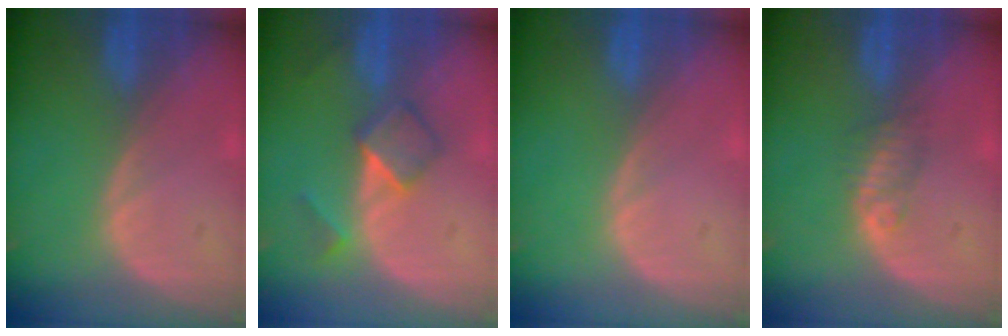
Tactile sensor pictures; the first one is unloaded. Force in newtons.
{"total": 5.1, "press": 4.4, "slide": 2.5}
{"total": 0.0}
{"total": 2.2, "press": 1.9, "slide": 1.0}